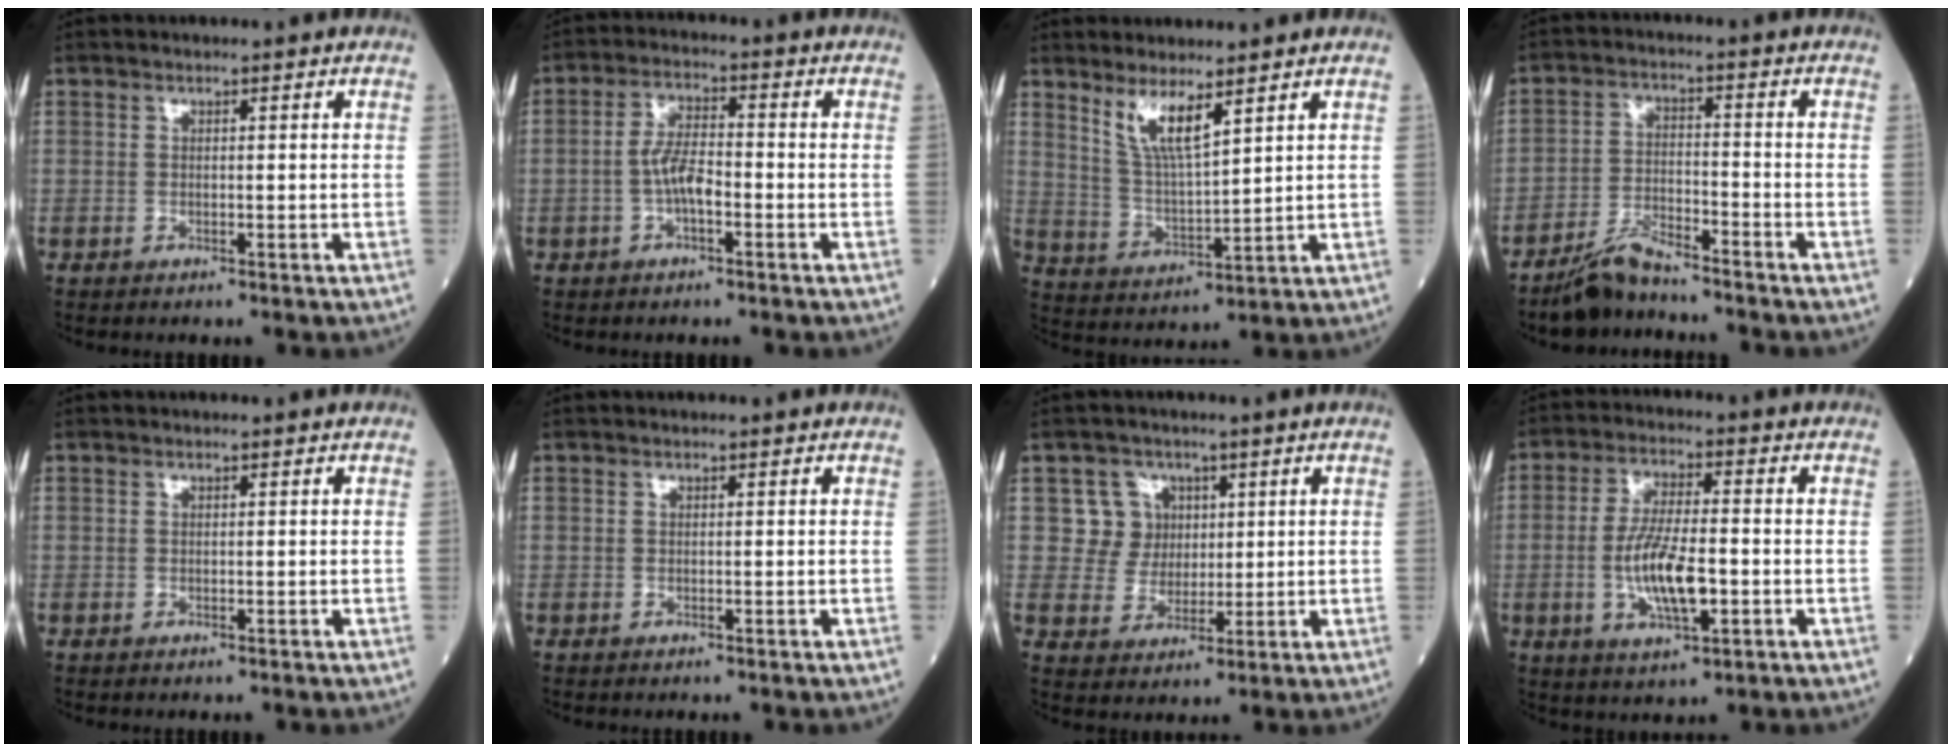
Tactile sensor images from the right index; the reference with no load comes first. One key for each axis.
{"total": 5.0, "fx": -1.2, "fy": 1.6, "fz": 4.5, "tx": -0.093, "ty": 0.011, "tz": -0.025}
{"total": 6.5, "fx": 4.3, "fy": 0.7, "fz": 4.7, "tx": -0.096, "ty": -0.014, "tz": 0.088}
{"total": 5.7, "fx": -5.3, "fy": 1.0, "fz": 1.9, "tx": -0.040, "ty": -0.010, "tz": -0.101}
{"total": 0.0}
{"total": 0.0}
{"total": 5.7, "fx": 1.9, "fy": 5.3, "fz": 0.1, "tx": -0.002, "ty": 0.014, "tz": 0.042}
{"total": 9.4, "fx": -1.9, "fy": 2.3, "fz": 8.9, "tx": -0.178, "ty": -0.005, "tz": -0.033}